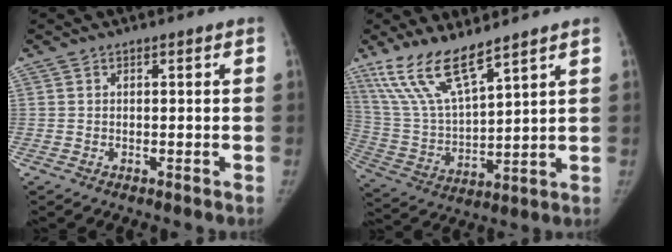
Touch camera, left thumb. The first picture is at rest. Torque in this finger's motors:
{"motor_torque": [0.34, 0.19, 1.35, -1.01, 0.14]}